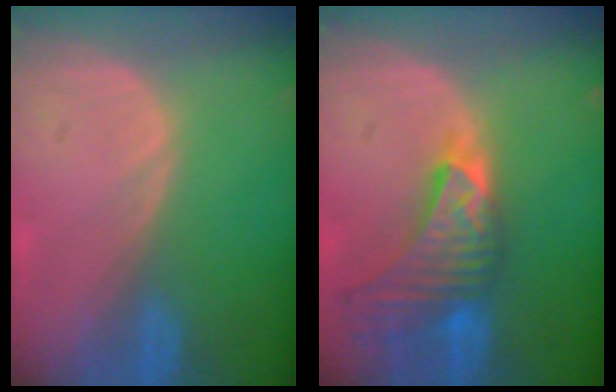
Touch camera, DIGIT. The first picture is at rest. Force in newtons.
{"total": 9.2, "press": 8.3, "slide": 3.9}